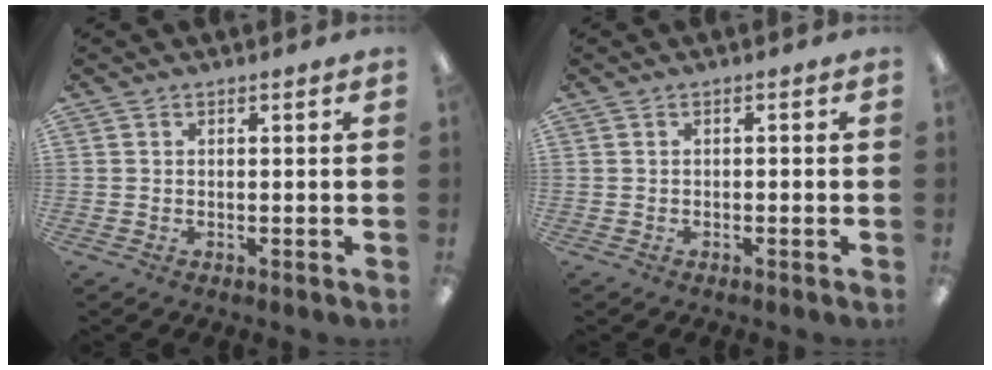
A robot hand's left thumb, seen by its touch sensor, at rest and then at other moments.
{"total": 0.7, "force": [-0.4, 0.3, 0.4], "torque": [-0.008, 0.002, -0.009]}